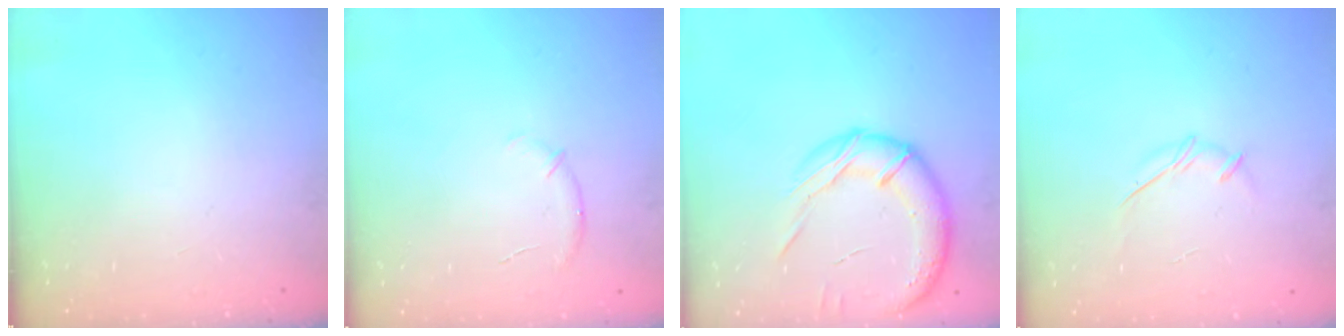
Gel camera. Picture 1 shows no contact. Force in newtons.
{"total": 6.9, "press": 6.7, "slide": 1.8}
{"total": 17.2, "press": 16.9, "slide": 3.1}
{"total": 3.8, "press": 3.7, "slide": 0.7}